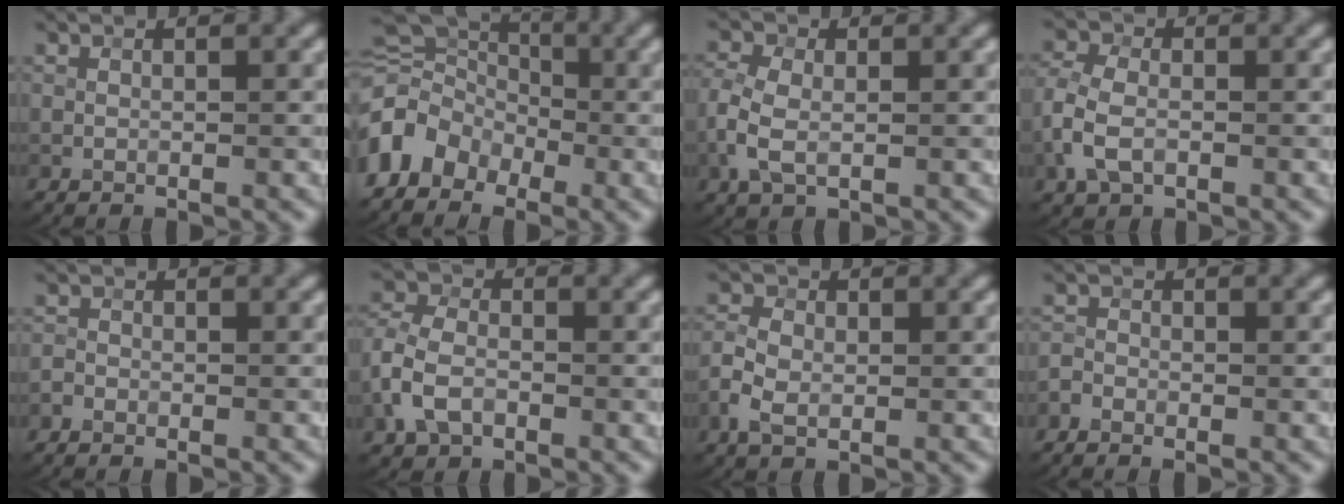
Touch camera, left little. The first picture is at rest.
{"total": 6.3, "force": [-2.8, 4.7, 3.1], "torque": [-0.047, 0.013, -0.069]}
{"total": 4.2, "force": [-0.6, 2.7, 3.1], "torque": [-0.080, 0.000, -0.020]}
{"total": 4.2, "force": [-1.2, 2.8, 3.0], "torque": [-0.071, 0.007, -0.032]}
{"total": 1.0, "force": [-0.8, 0.5, 0.2], "torque": [-0.005, 0.008, -0.018]}
{"total": 4.1, "force": [-1.7, 2.8, 2.4], "torque": [-0.056, 0.008, -0.043]}
{"total": 3.3, "force": [-0.9, 2.3, 2.2], "torque": [-0.053, 0.002, -0.024]}
{"total": 1.4, "force": [-1.1, 0.7, 0.3], "torque": [-0.006, 0.008, -0.025]}